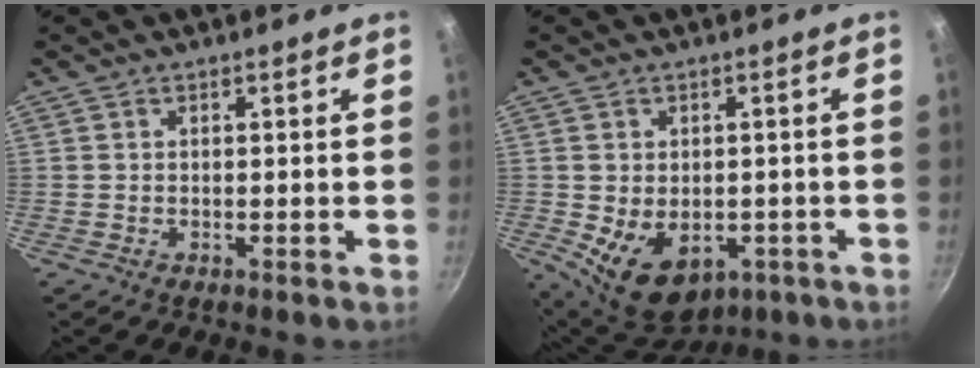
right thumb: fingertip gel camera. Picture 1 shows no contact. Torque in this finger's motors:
{"motor_torque": [-0.29, 0.76, 0.65, 0.60, 0.11]}